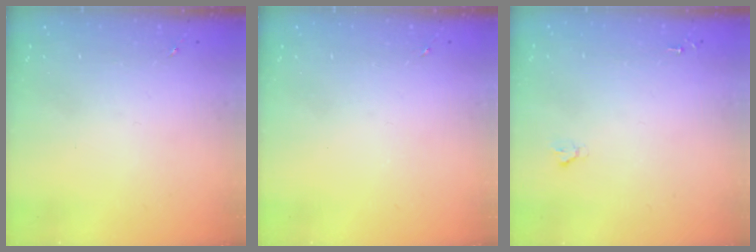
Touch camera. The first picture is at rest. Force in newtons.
{"total": 0.0}
{"total": 1.6, "press": 1.6, "slide": 0.2}